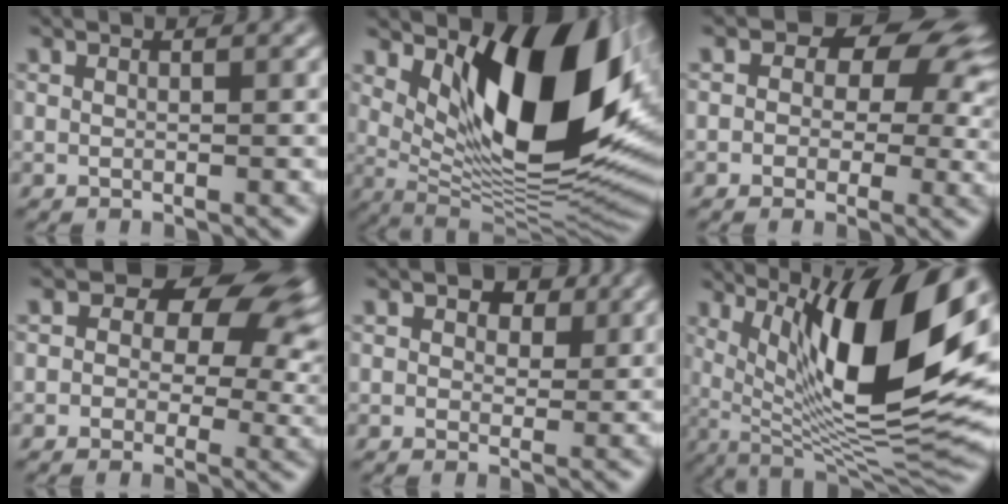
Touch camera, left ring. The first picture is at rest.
{"total": 13.9, "force": [4.0, 5.8, 11.9], "torque": [-0.167, -0.007, 0.071]}
{"total": 10.3, "force": [4.2, 6.6, 6.7], "torque": [-0.100, 0.040, 0.068]}
{"total": 11.4, "force": [4.9, 6.8, 7.7], "torque": [-0.119, 0.029, 0.084]}
{"total": 4.4, "force": [2.6, 2.8, 2.3], "torque": [-0.035, 0.024, 0.016]}
{"total": 13.2, "force": [4.8, 4.4, 11.5], "torque": [-0.175, -0.002, 0.084]}